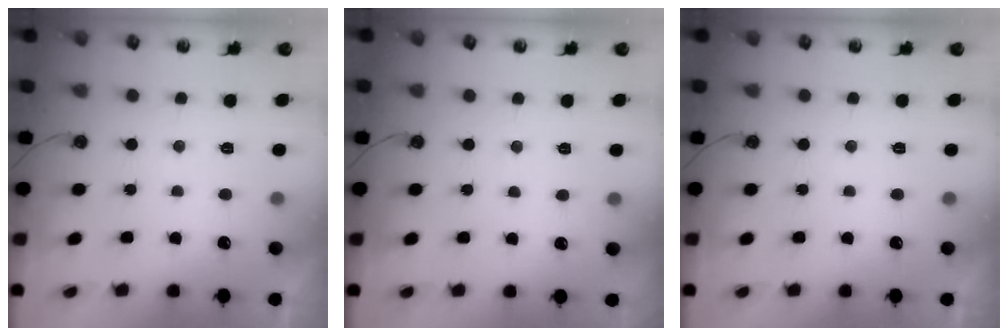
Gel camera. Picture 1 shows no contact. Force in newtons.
{"total": 2.5, "press": 2.4, "slide": 0.4}
{"total": 0.0}